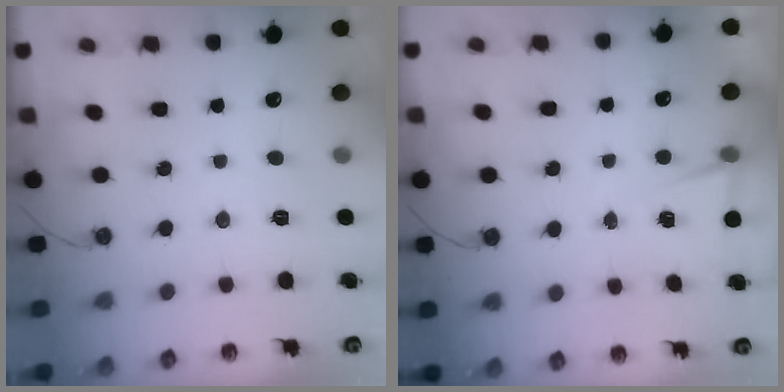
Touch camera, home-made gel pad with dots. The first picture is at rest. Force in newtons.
{"total": 4.7, "press": 1.7, "slide": 4.4}